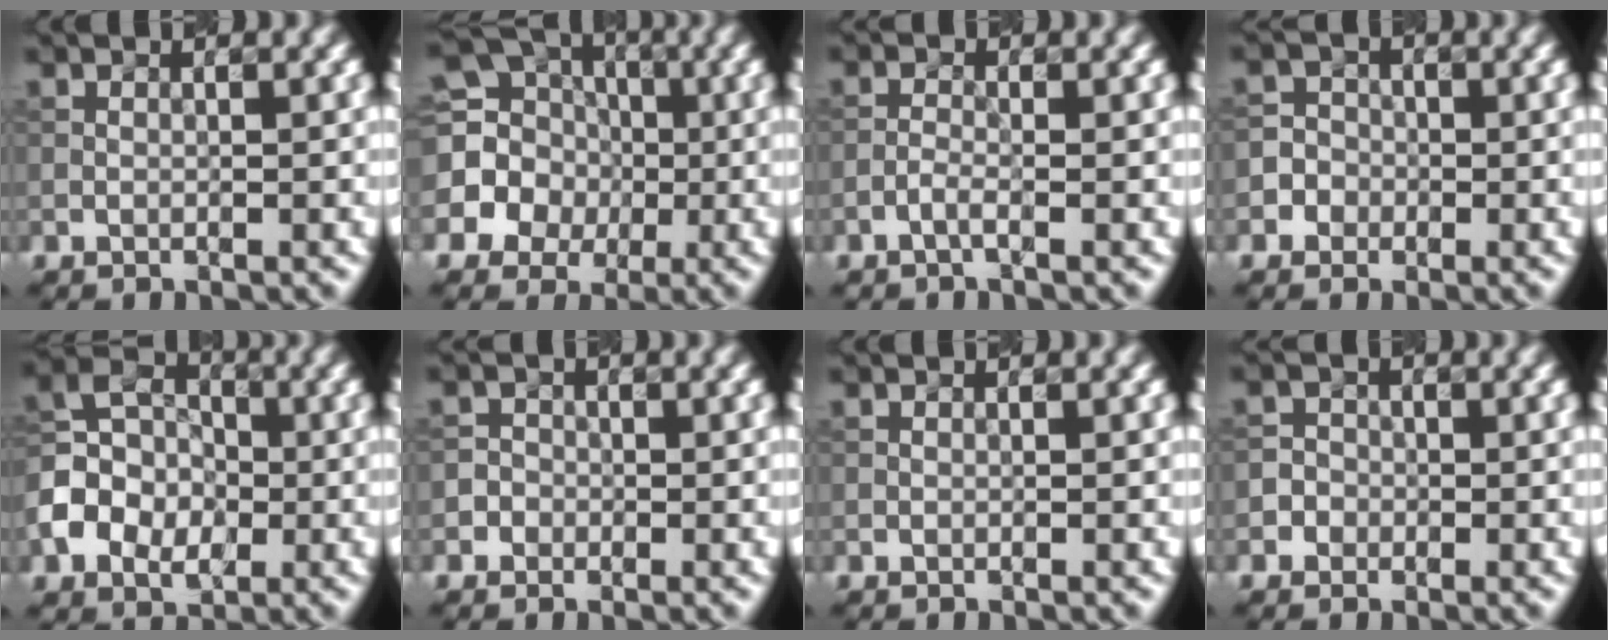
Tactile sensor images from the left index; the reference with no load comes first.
{"total": 11.1, "force": [0.9, 10.2, 4.3], "torque": [-0.127, 0.029, -0.023]}
{"total": 1.0, "force": [-0.7, 0.1, 0.7], "torque": [-0.022, 0.004, -0.017]}
{"total": 3.5, "force": [-1.5, 3.1, 0.4], "torque": [0.020, 0.010, -0.042]}
{"total": 5.8, "force": [-1.7, 4.6, 3.1], "torque": [-0.065, 0.006, -0.039]}
{"total": 2.0, "force": [-0.7, 1.9, 0.3], "torque": [0.014, 0.014, -0.030]}
{"total": 0.0}
{"total": 2.5, "force": [-1.0, 2.2, 0.3], "torque": [0.020, 0.013, -0.035]}